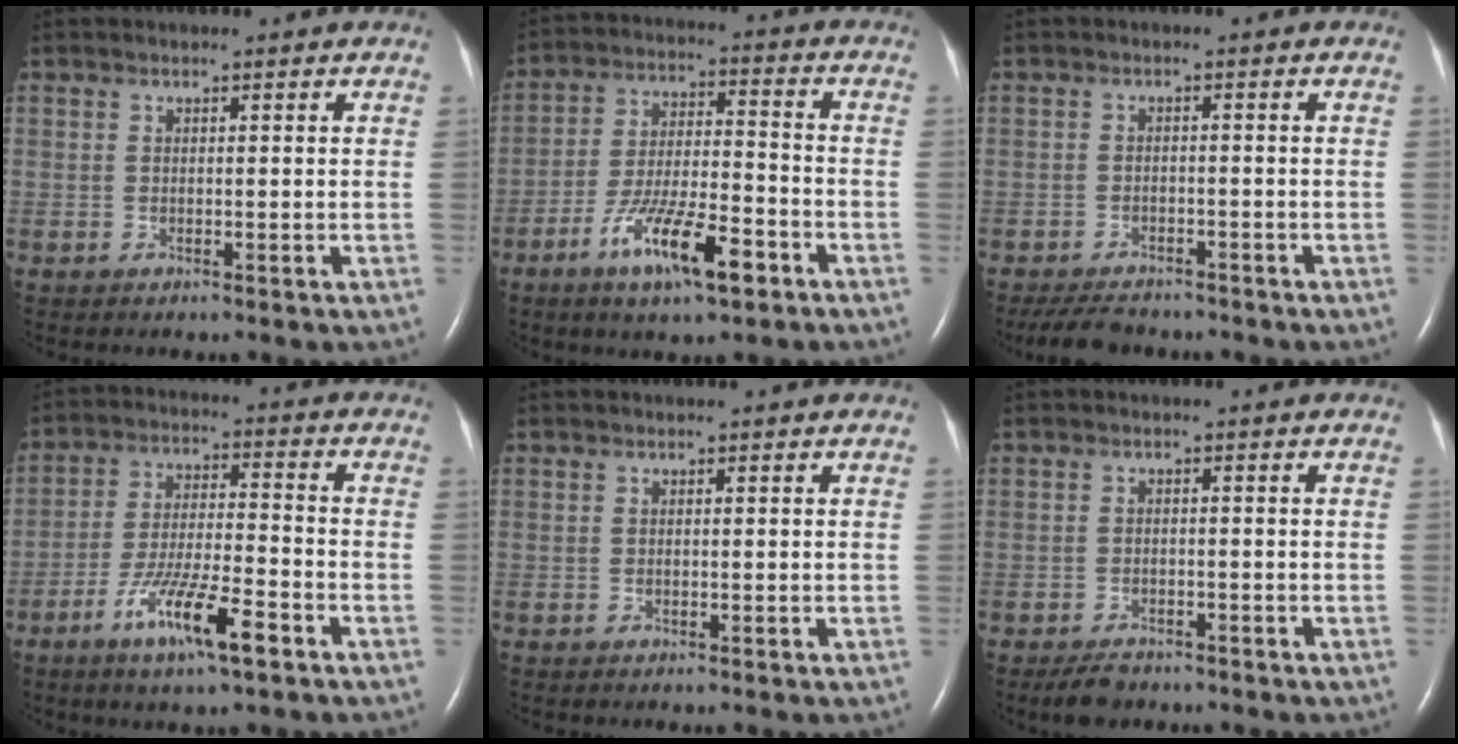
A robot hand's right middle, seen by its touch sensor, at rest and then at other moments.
{"total": 11.9, "force": [-6.5, 2.5, 9.6], "torque": [-0.181, -0.006, -0.111]}
{"total": 6.3, "force": [-5.6, 2.0, 2.0], "torque": [-0.034, -0.011, -0.086]}
{"total": 10.7, "force": [-6.0, 1.3, 8.8], "torque": [-0.168, -0.012, -0.105]}
{"total": 0.0}
{"total": 3.3, "force": [-2.6, 1.4, 1.3], "torque": [-0.031, -0.004, -0.040]}